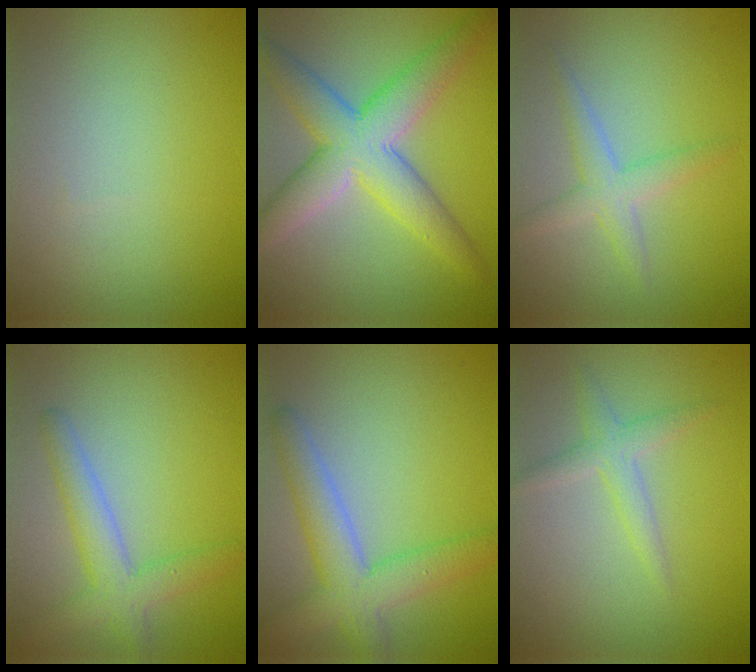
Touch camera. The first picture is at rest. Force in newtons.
{"total": 7.5, "press": 7.5, "slide": 0.3}
{"total": 2.5, "press": 2.5, "slide": 0.1}
{"total": 3.6, "press": 3.5, "slide": 0.2}
{"total": 5.3, "press": 5.3, "slide": 0.2}
{"total": 2.1, "press": 2.1, "slide": 0.1}